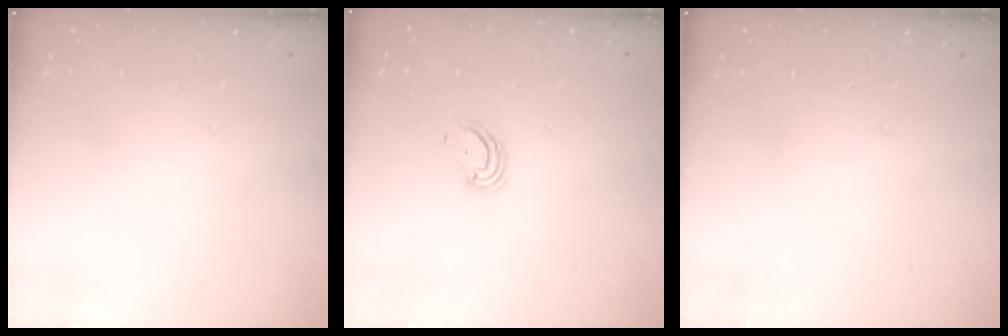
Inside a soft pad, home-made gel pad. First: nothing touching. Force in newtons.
{"total": 3.8, "press": 3.8, "slide": 0.3}
{"total": 0.0}